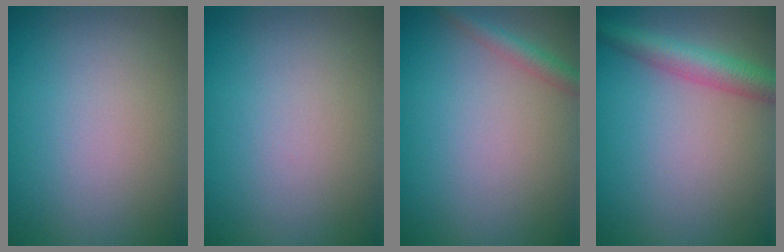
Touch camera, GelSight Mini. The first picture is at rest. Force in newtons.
{"total": 0.0}
{"total": 1.8, "press": 1.8, "slide": 0.0}
{"total": 3.8, "press": 3.8, "slide": 0.1}